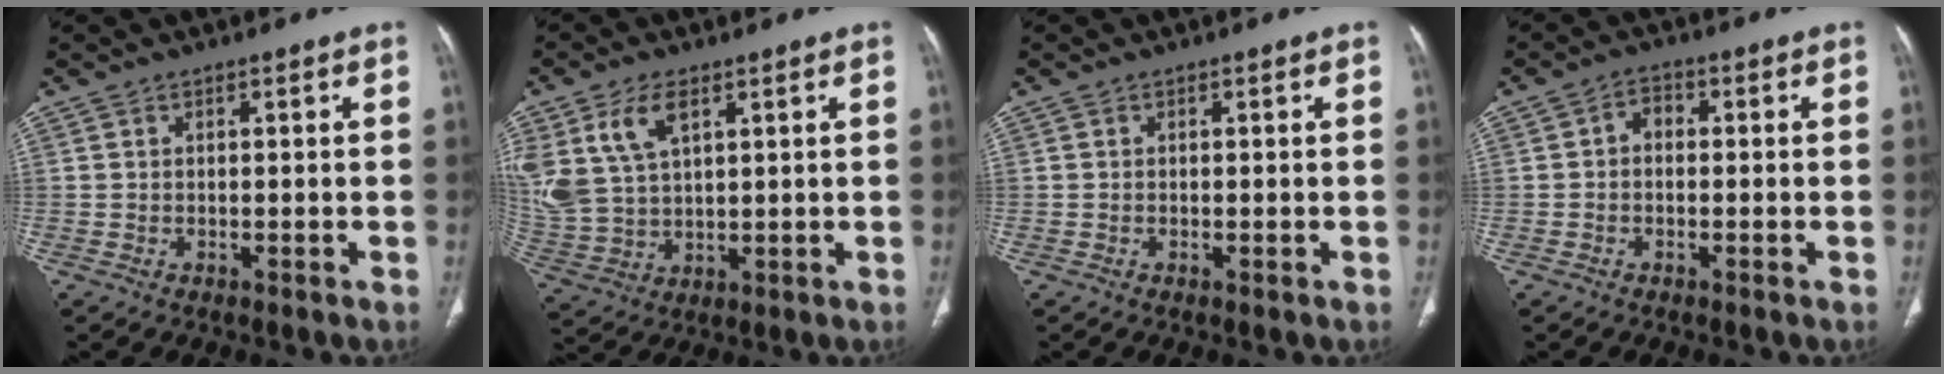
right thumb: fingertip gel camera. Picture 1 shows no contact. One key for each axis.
{"total": 12.2, "fx": 5.3, "fy": 6.9, "fz": 8.5, "tx": -0.186, "ty": -0.010, "tz": 0.120}
{"total": 0.0}
{"total": 2.9, "fx": -0.2, "fy": 2.1, "fz": 1.9, "tx": -0.020, "ty": 0.013, "tz": -0.012}